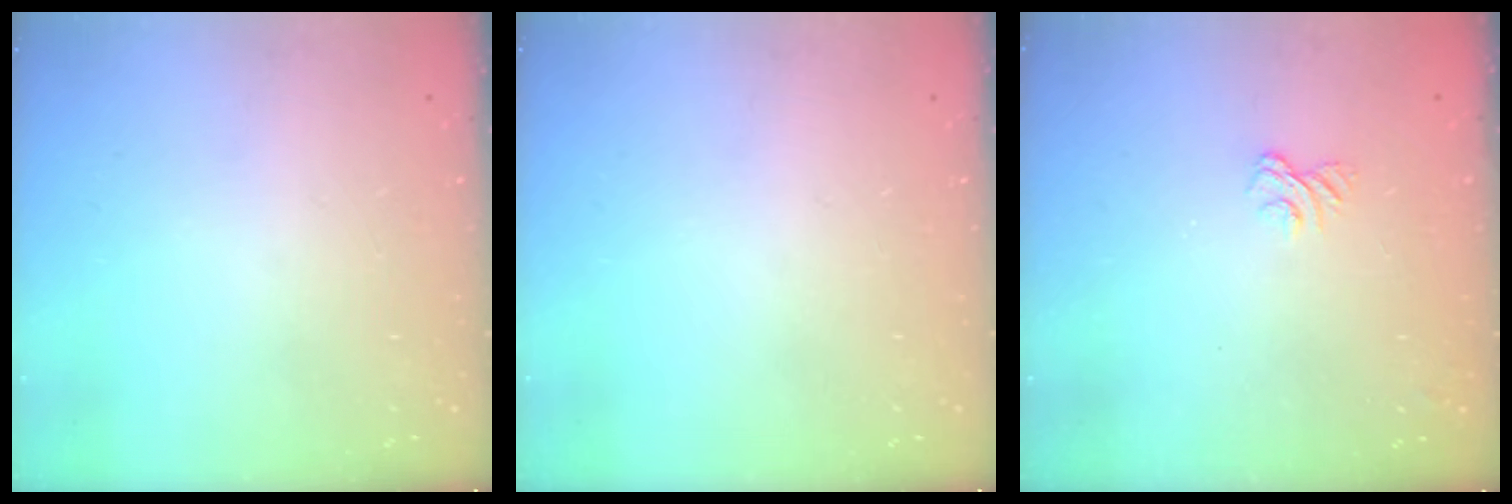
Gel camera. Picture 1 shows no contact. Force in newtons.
{"total": 0.0}
{"total": 2.3, "press": 2.0, "slide": 1.2}